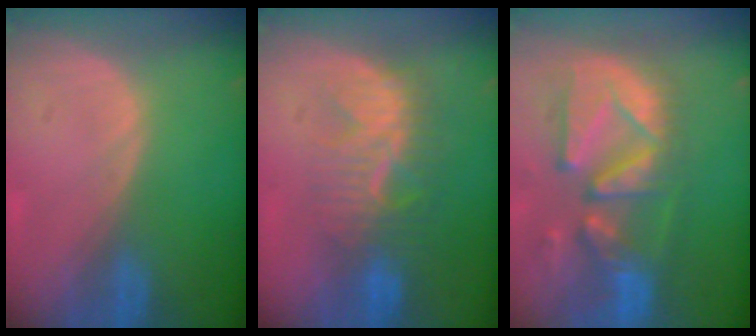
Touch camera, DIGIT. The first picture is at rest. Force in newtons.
{"total": 8.3, "press": 7.9, "slide": 2.3}
{"total": 12.9, "press": 11.2, "slide": 6.3}